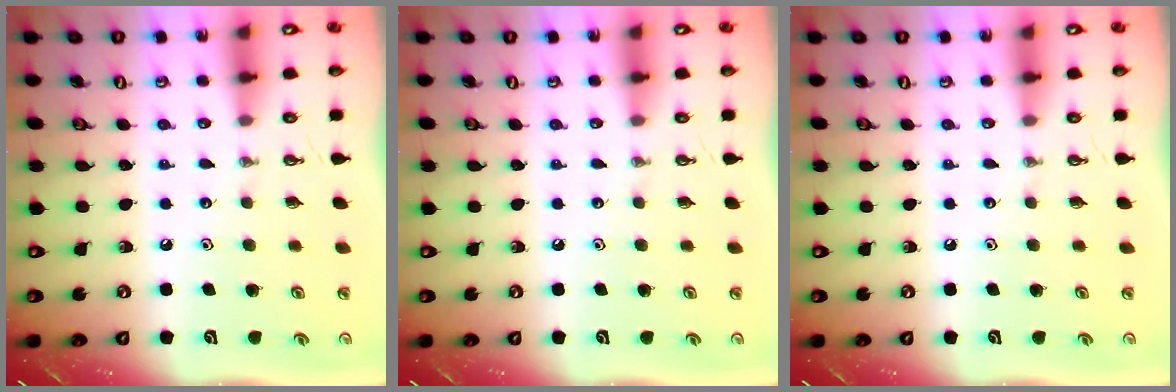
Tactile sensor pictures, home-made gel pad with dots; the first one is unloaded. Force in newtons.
{"total": 0.0}
{"total": 0.0}